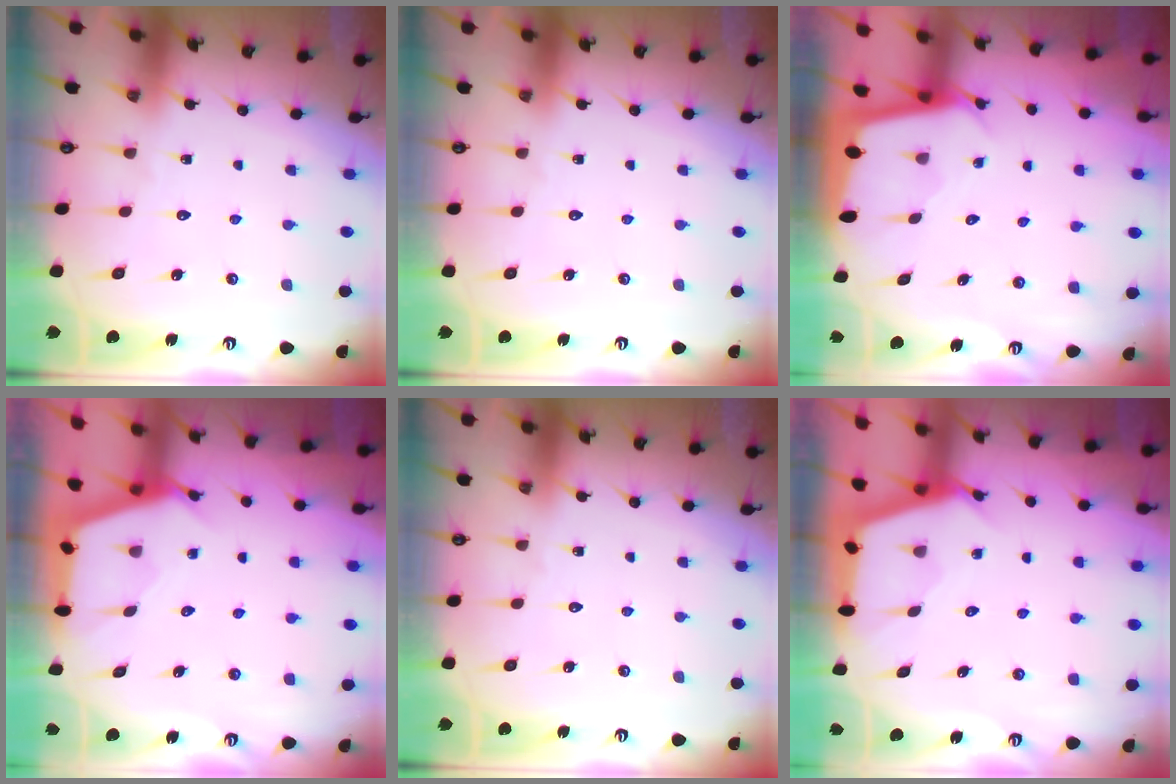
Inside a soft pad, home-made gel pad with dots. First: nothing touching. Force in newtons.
{"total": 0.0}
{"total": 2.4, "press": 2.4, "slide": 0.2}
{"total": 2.8, "press": 2.7, "slide": 0.4}
{"total": 0.0}
{"total": 2.6, "press": 2.6, "slide": 0.3}